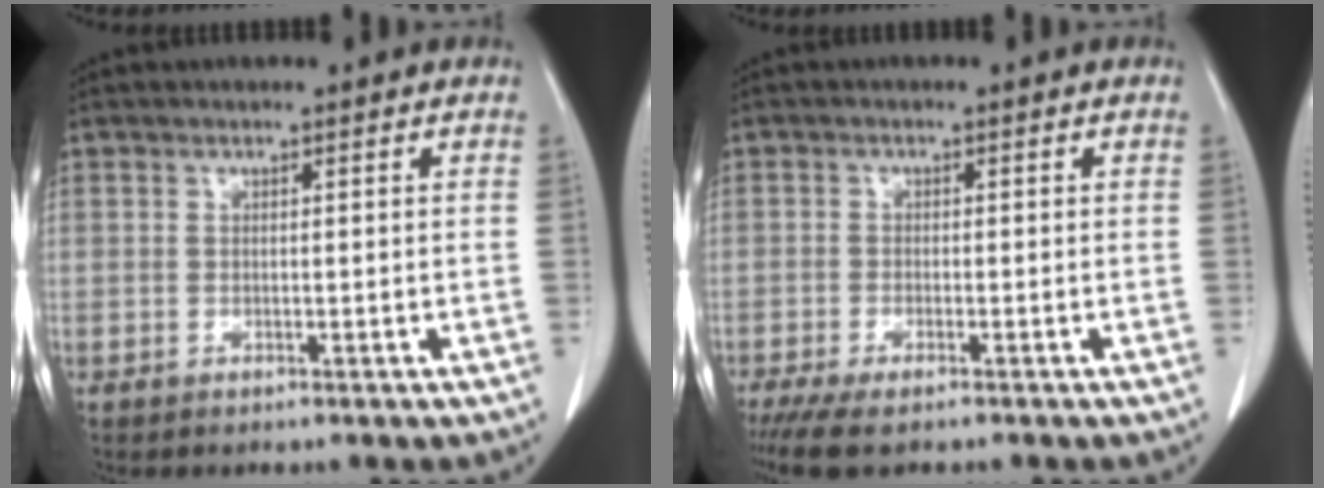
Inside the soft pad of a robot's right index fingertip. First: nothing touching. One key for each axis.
{"total": 5.4, "fx": -4.1, "fy": 1.1, "fz": 3.3, "tx": -0.054, "ty": -0.012, "tz": -0.065}